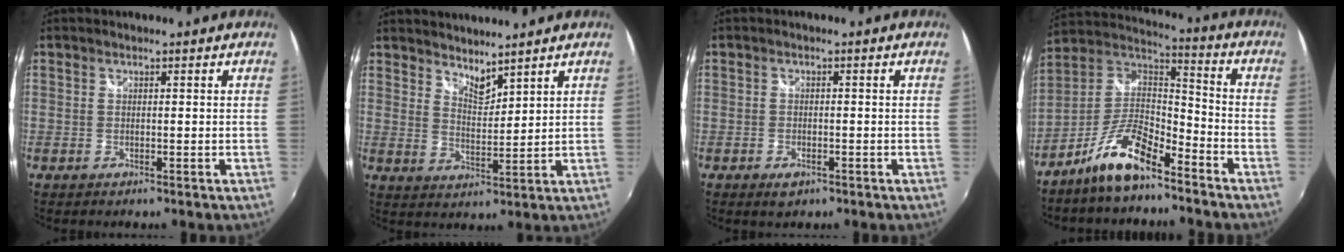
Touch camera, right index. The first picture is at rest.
{"total": 4.6, "force": [4.2, 1.0, 1.5], "torque": [-0.020, -0.006, 0.073]}
{"total": 2.4, "force": [-1.5, 1.4, 1.3], "torque": [-0.028, -0.005, -0.024]}
{"total": 12.2, "force": [-8.3, 3.8, 8.1], "torque": [-0.182, 0.013, -0.158]}